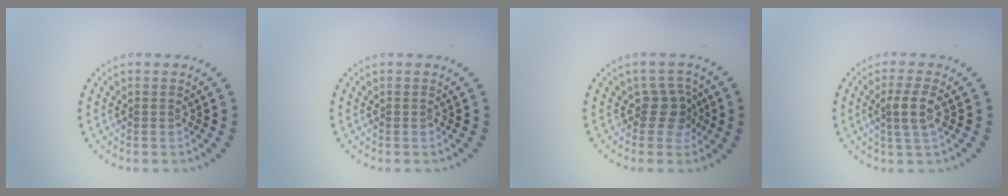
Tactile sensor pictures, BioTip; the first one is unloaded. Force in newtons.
{"total": 0.0}
{"total": 2.5, "press": 1.9, "slide": 1.6}
{"total": 2.4, "press": 2.1, "slide": 1.2}